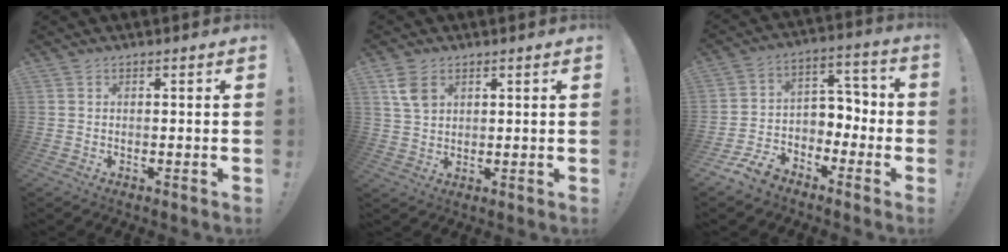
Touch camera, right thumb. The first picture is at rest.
{"total": 6.3, "force": [3.0, 4.3, 3.5], "torque": [-0.051, -0.007, 0.058]}
{"total": 9.4, "force": [-5.5, 7.0, 2.7], "torque": [-0.048, 0.033, -0.096]}